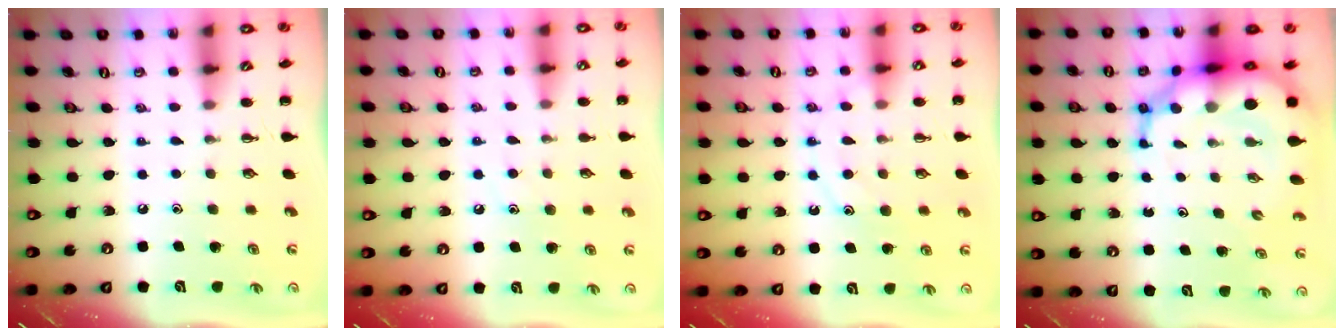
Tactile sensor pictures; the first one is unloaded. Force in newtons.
{"total": 6.5, "press": 6.3, "slide": 1.2}
{"total": 11.8, "press": 11.8, "slide": 0.9}
{"total": 13.3, "press": 12.9, "slide": 3.2}